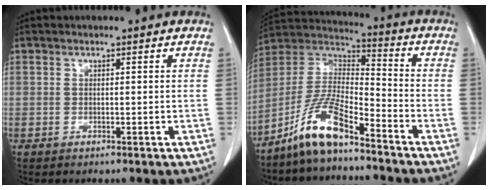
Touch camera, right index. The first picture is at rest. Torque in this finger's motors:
{"motor_torque": [0.64, -0.60, 0.35, 0.16]}